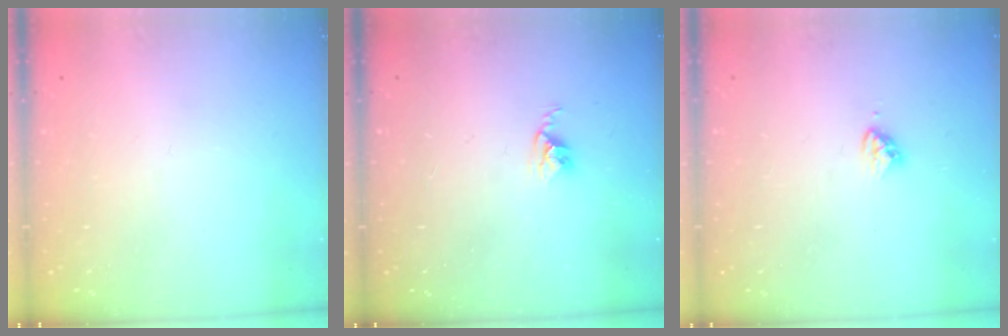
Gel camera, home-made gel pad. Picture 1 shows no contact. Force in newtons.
{"total": 2.8, "press": 2.7, "slide": 0.4}
{"total": 3.3, "press": 3.3, "slide": 0.2}